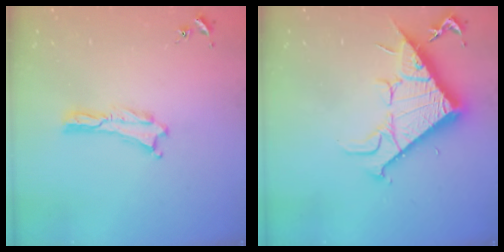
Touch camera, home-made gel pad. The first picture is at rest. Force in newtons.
{"total": 13.0, "press": 13.0, "slide": 0.2}